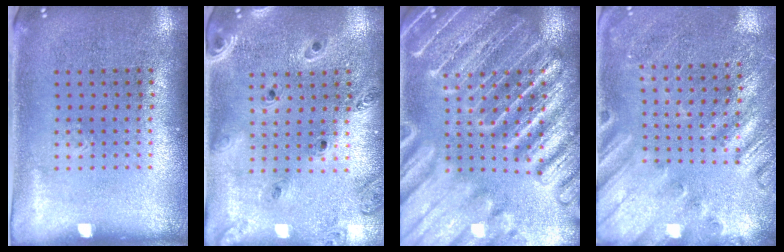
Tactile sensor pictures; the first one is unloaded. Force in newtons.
{"total": 1.3, "press": 1.3, "slide": 0.2}
{"total": 6.0, "press": 5.9, "slide": 0.8}
{"total": 2.3, "press": 2.2, "slide": 0.7}